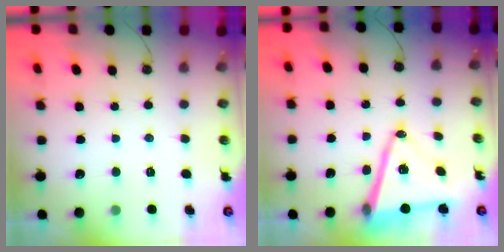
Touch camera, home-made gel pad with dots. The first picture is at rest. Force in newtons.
{"total": 14.6, "press": 14.2, "slide": 3.4}